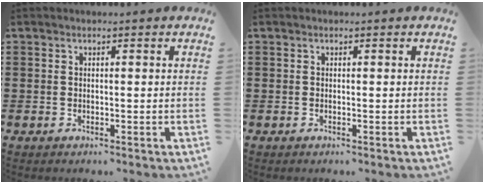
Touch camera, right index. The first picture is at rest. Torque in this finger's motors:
{"motor_torque": [-0.07, 0.33, 0.00, -0.01]}